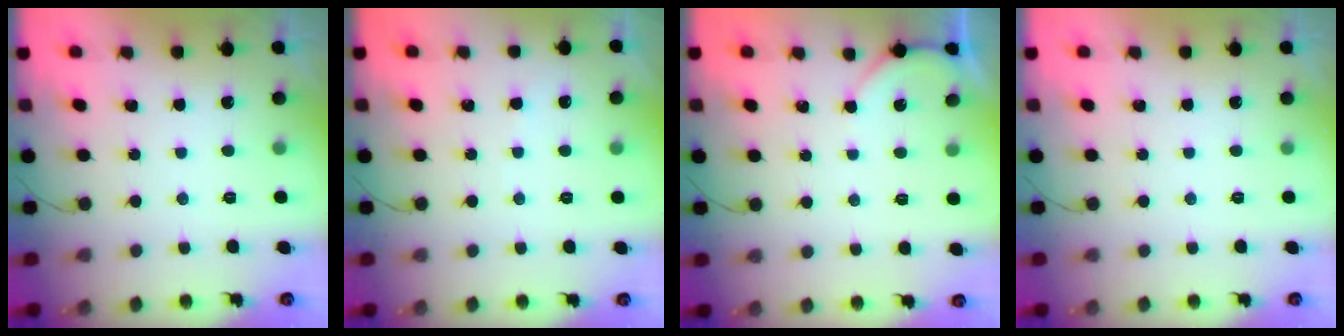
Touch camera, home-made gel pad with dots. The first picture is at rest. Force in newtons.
{"total": 2.5, "press": 2.5, "slide": 0.3}
{"total": 2.0, "press": 2.0, "slide": 0.2}
{"total": 0.0}